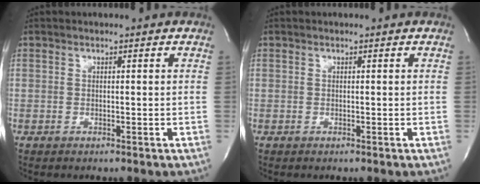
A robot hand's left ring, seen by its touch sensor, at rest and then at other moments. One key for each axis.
{"total": 0.0}